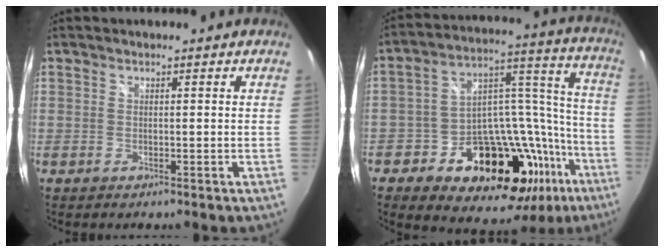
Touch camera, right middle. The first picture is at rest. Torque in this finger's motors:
{"motor_torque": [1.09, -1.06, 0.29, 0.08]}